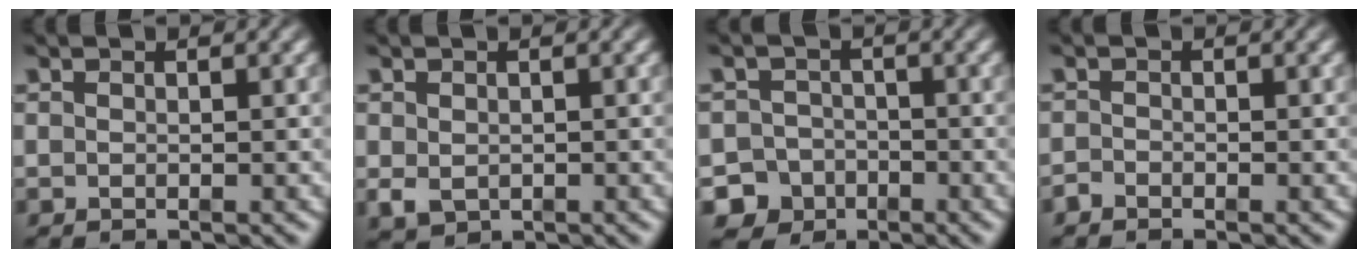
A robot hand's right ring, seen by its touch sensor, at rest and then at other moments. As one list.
[{"total": 2.0, "force": [-0.7, 1.5, 1.1], "torque": [-0.031, -0.023, 0.004]}, {"total": 9.6, "force": [-4.9, 8.1, 1.9], "torque": [-0.037, -0.038, -0.083]}, {"total": 1.1, "force": [-1.1, 0.2, -0.1], "torque": [0.003, -0.011, -0.018]}]